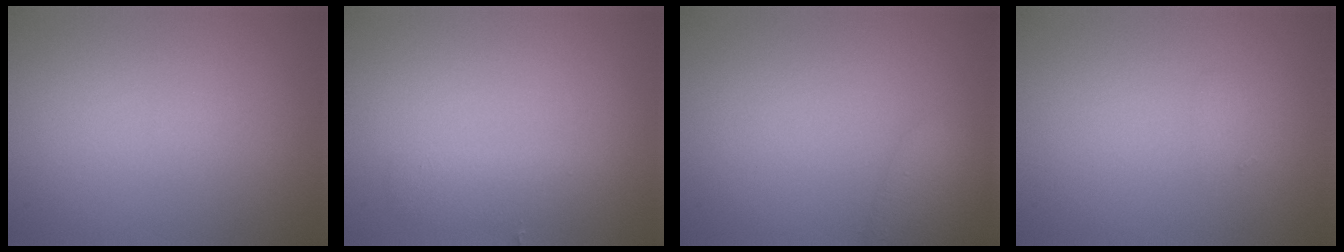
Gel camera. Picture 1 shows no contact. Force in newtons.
{"total": 1.7, "press": 1.7, "slide": 0.2}
{"total": 2.3, "press": 2.2, "slide": 0.2}
{"total": 0.6, "press": 0.6, "slide": 0.0}